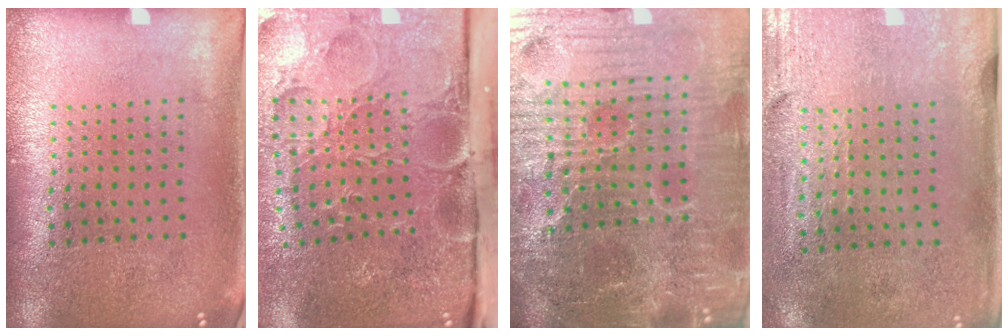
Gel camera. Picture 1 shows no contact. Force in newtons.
{"total": 5.1, "press": 4.0, "slide": 3.1}
{"total": 7.2, "press": 6.5, "slide": 3.2}
{"total": 3.0, "press": 2.5, "slide": 1.6}